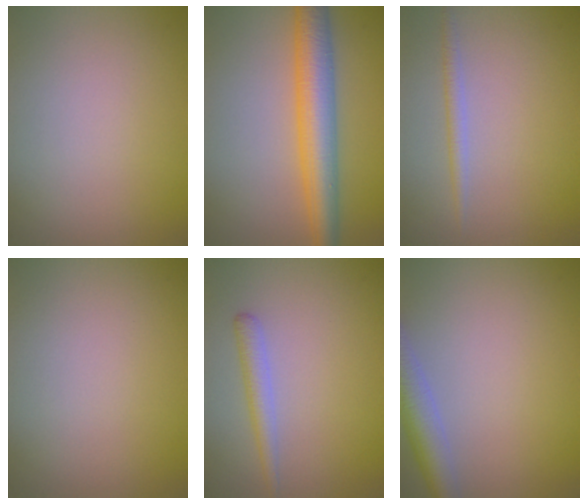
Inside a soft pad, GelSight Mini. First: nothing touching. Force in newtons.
{"total": 5.9, "press": 5.9, "slide": 0.2}
{"total": 1.2, "press": 1.2, "slide": 0.1}
{"total": 0.0}
{"total": 1.7, "press": 1.7, "slide": 0.1}
{"total": 4.1, "press": 4.0, "slide": 0.3}